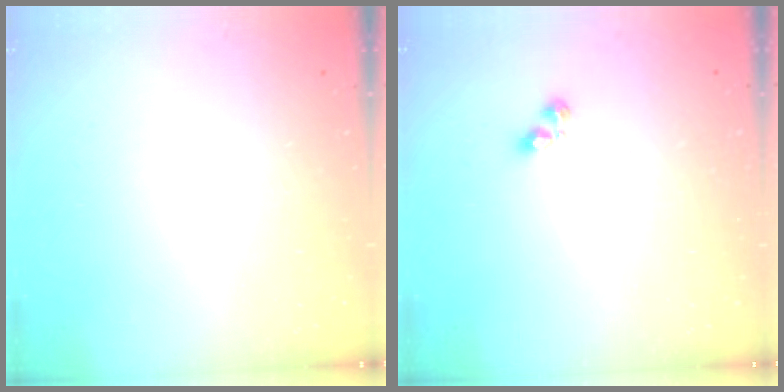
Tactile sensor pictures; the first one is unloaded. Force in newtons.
{"total": 3.2, "press": 3.1, "slide": 0.4}